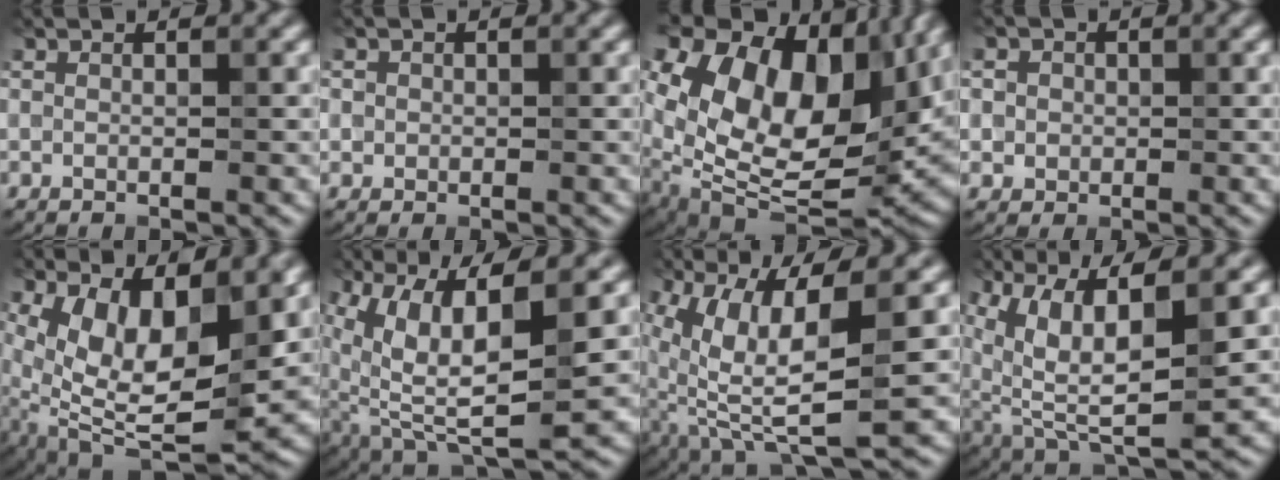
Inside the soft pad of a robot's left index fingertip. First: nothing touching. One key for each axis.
{"total": 0.6, "fx": -0.1, "fy": 0.3, "fz": -0.4, "tx": 0.007, "ty": -0.003, "tz": 0.006}
{"total": 18.6, "fx": 4.8, "fy": 11.4, "fz": 13.8, "tx": -0.257, "ty": 0.012, "tz": 0.122}
{"total": 1.2, "fx": -0.1, "fy": 1.2, "fz": -0.2, "tx": 0.013, "ty": -0.001, "tz": 0.008}
{"total": 10.0, "fx": 2.4, "fy": 4.5, "fz": 8.6, "tx": -0.172, "ty": -0.018, "tz": 0.053}
{"total": 10.0, "fx": 2.0, "fy": 3.9, "fz": 9.0, "tx": -0.180, "ty": -0.020, "tz": 0.054}
{"total": 8.8, "fx": 0.3, "fy": 3.1, "fz": 8.2, "tx": -0.175, "ty": -0.025, "tz": 0.025}
{"total": 9.2, "fx": 2.8, "fy": 3.6, "fz": 8.0, "tx": -0.165, "ty": -0.013, "tz": 0.067}